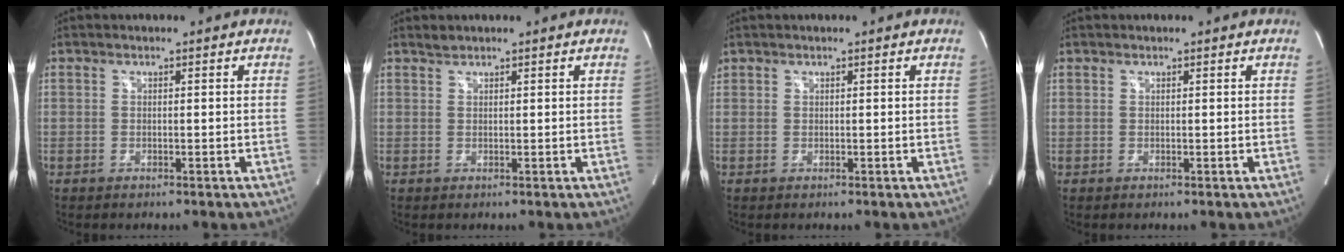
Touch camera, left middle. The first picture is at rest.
{"total": 0.8, "force": [0.8, 0.0, 0.1], "torque": [-0.009, 0.002, 0.020]}
{"total": 0.5, "force": [0.4, 0.3, 0.0], "torque": [-0.004, 0.009, 0.009]}
{"total": 0.0}